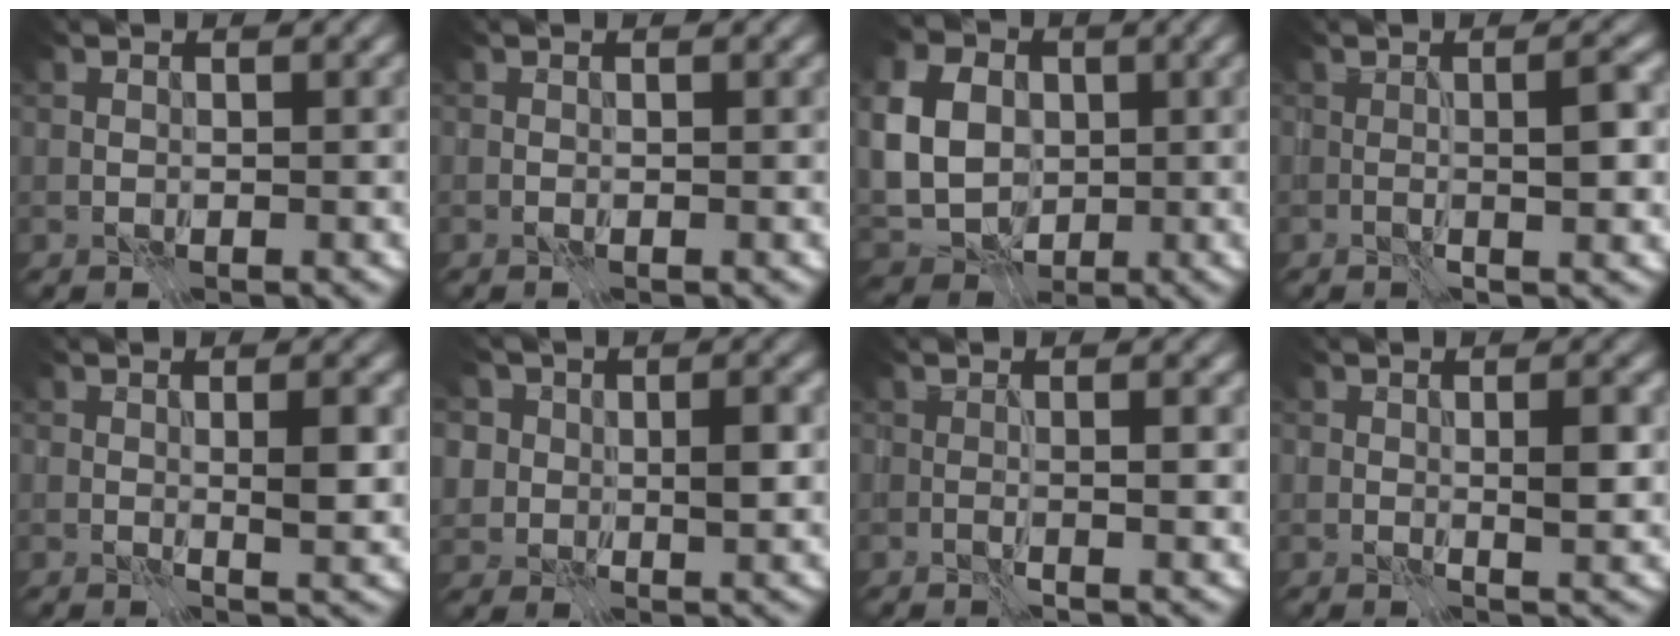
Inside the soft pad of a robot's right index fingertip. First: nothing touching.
{"total": 0.0}
{"total": 9.3, "force": [0.5, 7.3, 5.8], "torque": [-0.133, 0.000, 0.000]}
{"total": 2.6, "force": [-0.3, 0.1, 2.6], "torque": [-0.039, 0.003, -0.005]}
{"total": 2.5, "force": [0.2, 0.3, 2.5], "torque": [-0.041, -0.004, 0.004]}
{"total": 4.3, "force": [0.8, 3.3, 2.6], "torque": [-0.044, -0.003, 0.011]}
{"total": 1.2, "force": [-0.2, -0.2, 1.1], "torque": [-0.016, -0.002, -0.004]}
{"total": 2.4, "force": [0.2, 0.6, 2.3], "torque": [-0.041, -0.005, 0.004]}